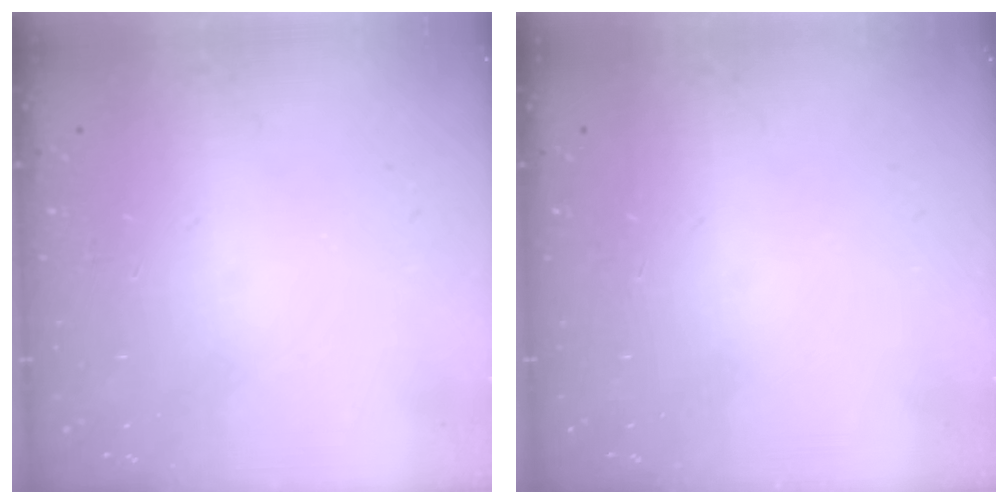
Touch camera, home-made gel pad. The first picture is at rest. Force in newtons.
{"total": 0.0}